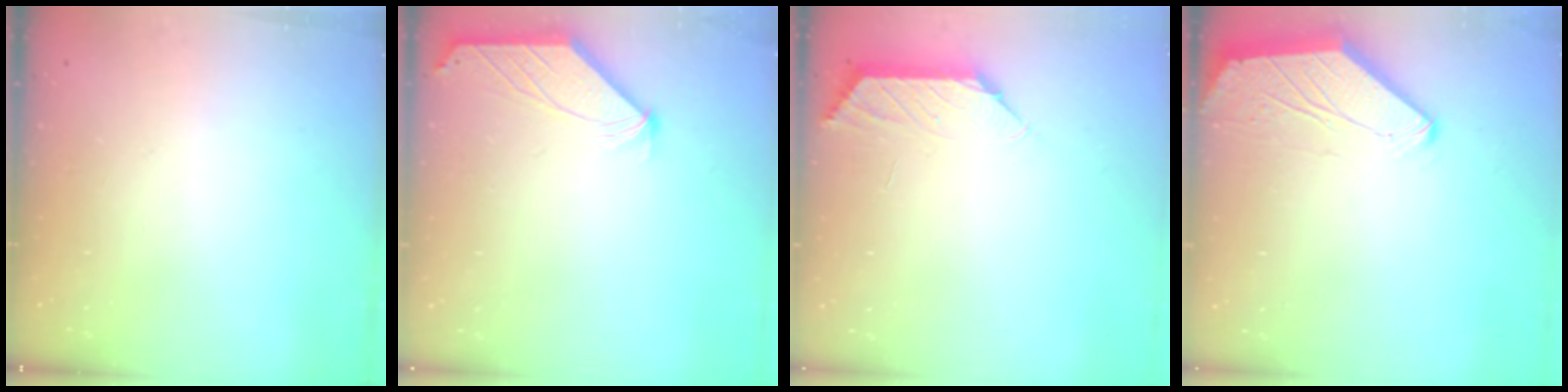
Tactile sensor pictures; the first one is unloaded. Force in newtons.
{"total": 1.0, "press": 0.9, "slide": 0.3}
{"total": 1.3, "press": 1.2, "slide": 0.4}
{"total": 0.0}